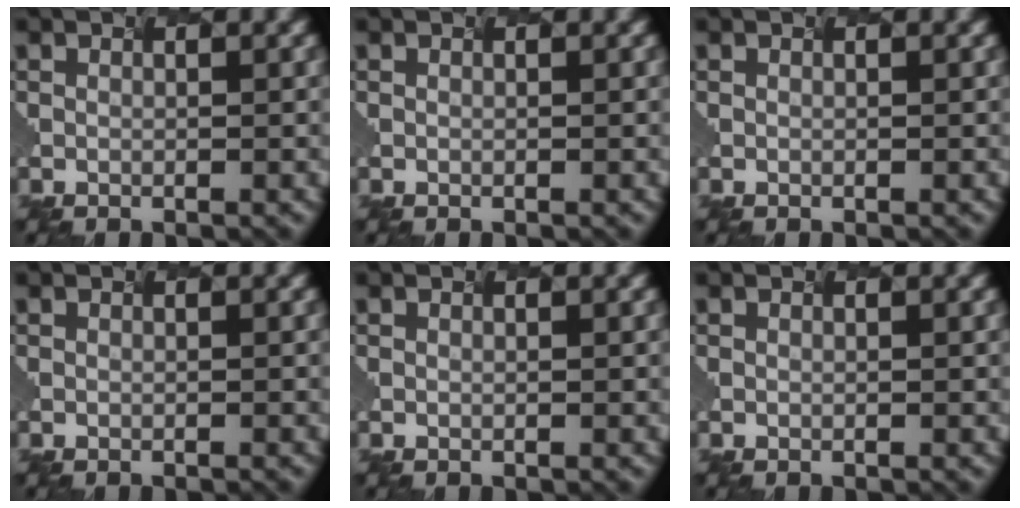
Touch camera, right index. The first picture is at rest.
{"total": 0.0}
{"total": 0.0}
{"total": 0.0}
{"total": 0.0}
{"total": 0.0}